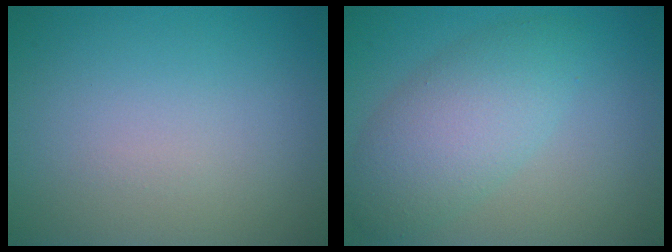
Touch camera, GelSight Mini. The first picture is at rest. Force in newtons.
{"total": 5.3, "press": 5.3, "slide": 0.1}